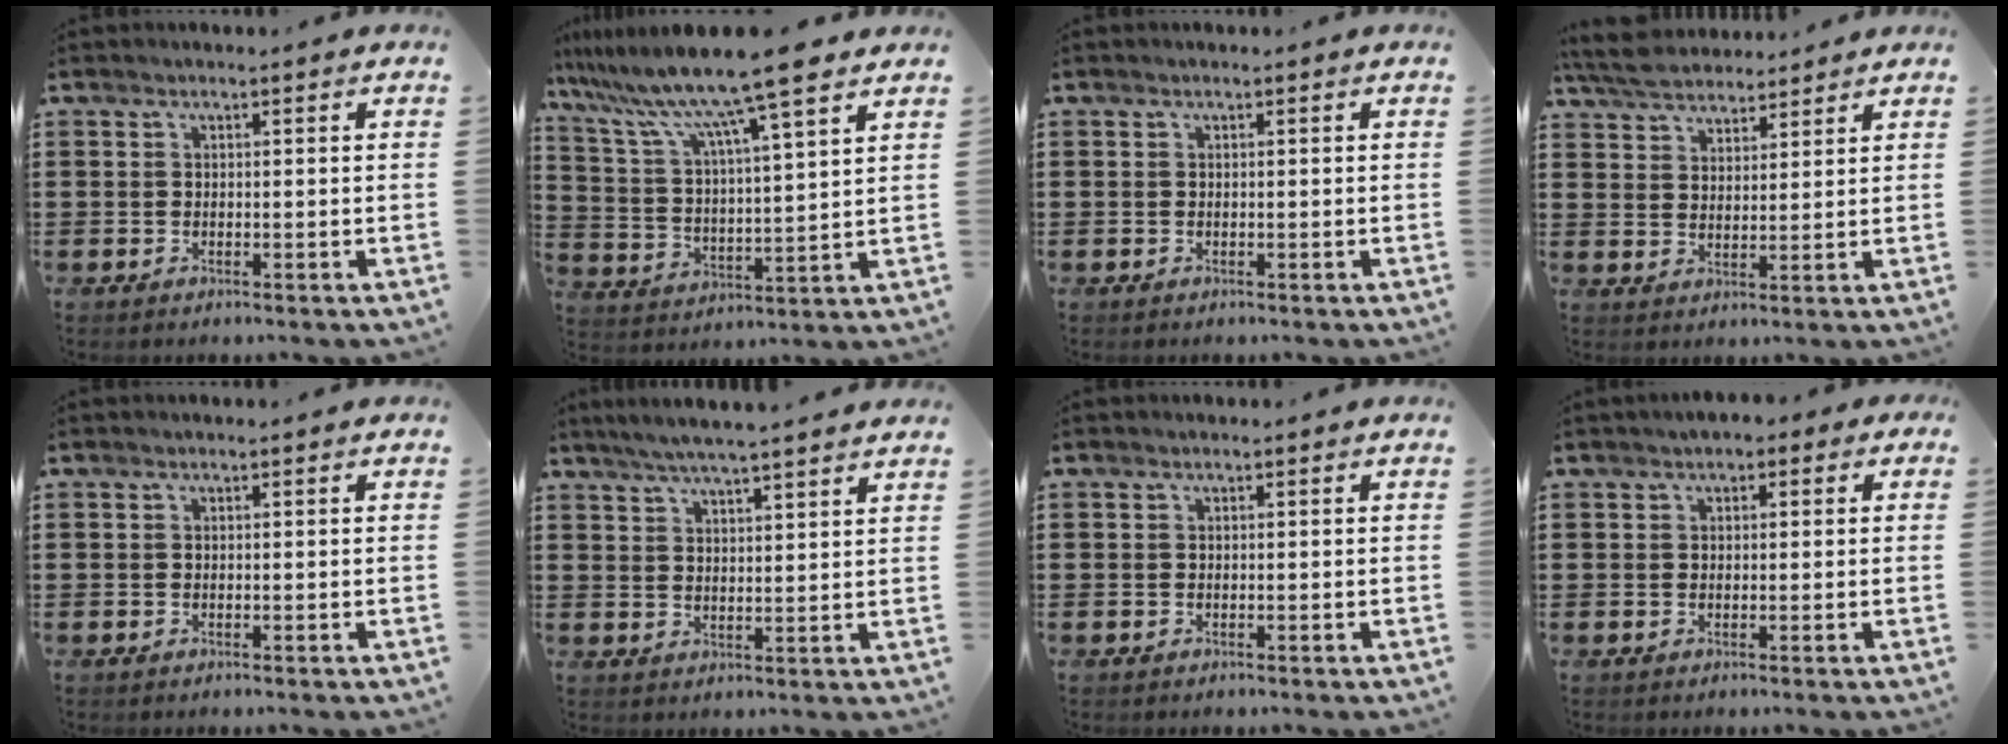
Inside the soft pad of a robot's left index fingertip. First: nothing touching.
{"total": 11.4, "force": [9.3, -0.7, 6.4], "torque": [-0.161, -0.055, 0.150]}
{"total": 0.0}
{"total": 5.5, "force": [5.1, 1.6, 1.4], "torque": [-0.047, -0.008, 0.095]}
{"total": 0.0}
{"total": 4.4, "force": [4.1, -0.5, 1.5], "torque": [-0.042, -0.013, 0.073]}
{"total": 0.0}
{"total": 1.3, "force": [0.4, 1.0, 0.8], "torque": [-0.019, 0.009, 0.007]}